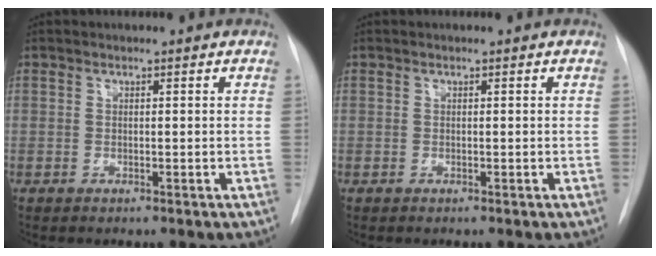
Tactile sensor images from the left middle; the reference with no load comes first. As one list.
[{"total": 0.0}]